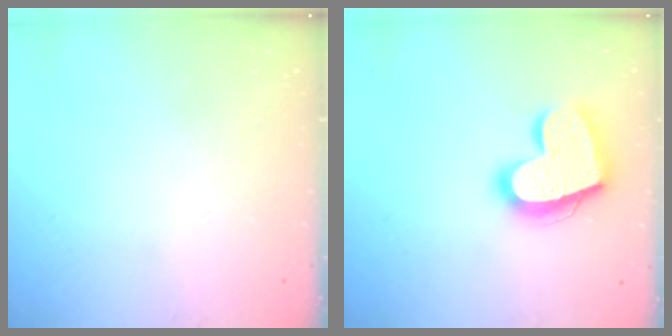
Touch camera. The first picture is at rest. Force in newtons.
{"total": 18.7, "press": 18.6, "slide": 1.4}